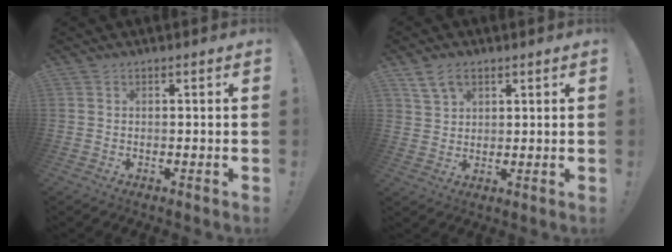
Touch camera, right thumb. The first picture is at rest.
{"total": 6.4, "force": [3.8, 4.4, 2.9], "torque": [-0.052, -0.006, 0.074]}